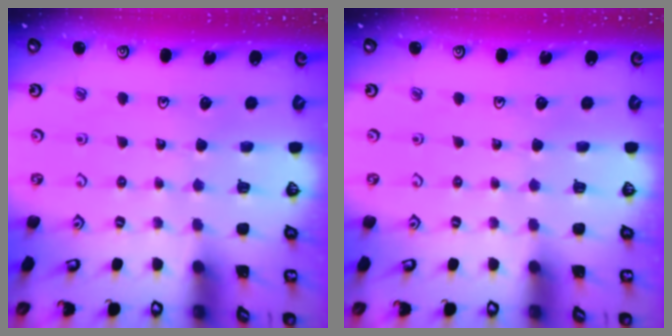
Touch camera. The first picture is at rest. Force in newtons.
{"total": 0.0}